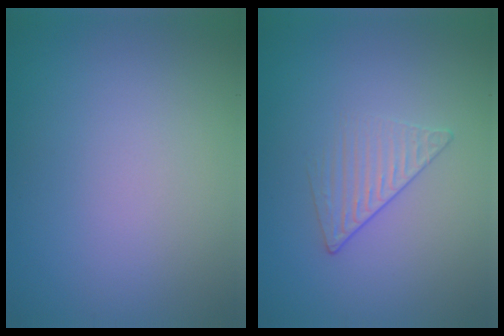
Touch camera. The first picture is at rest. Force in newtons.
{"total": 1.6, "press": 1.0, "slide": 1.2}